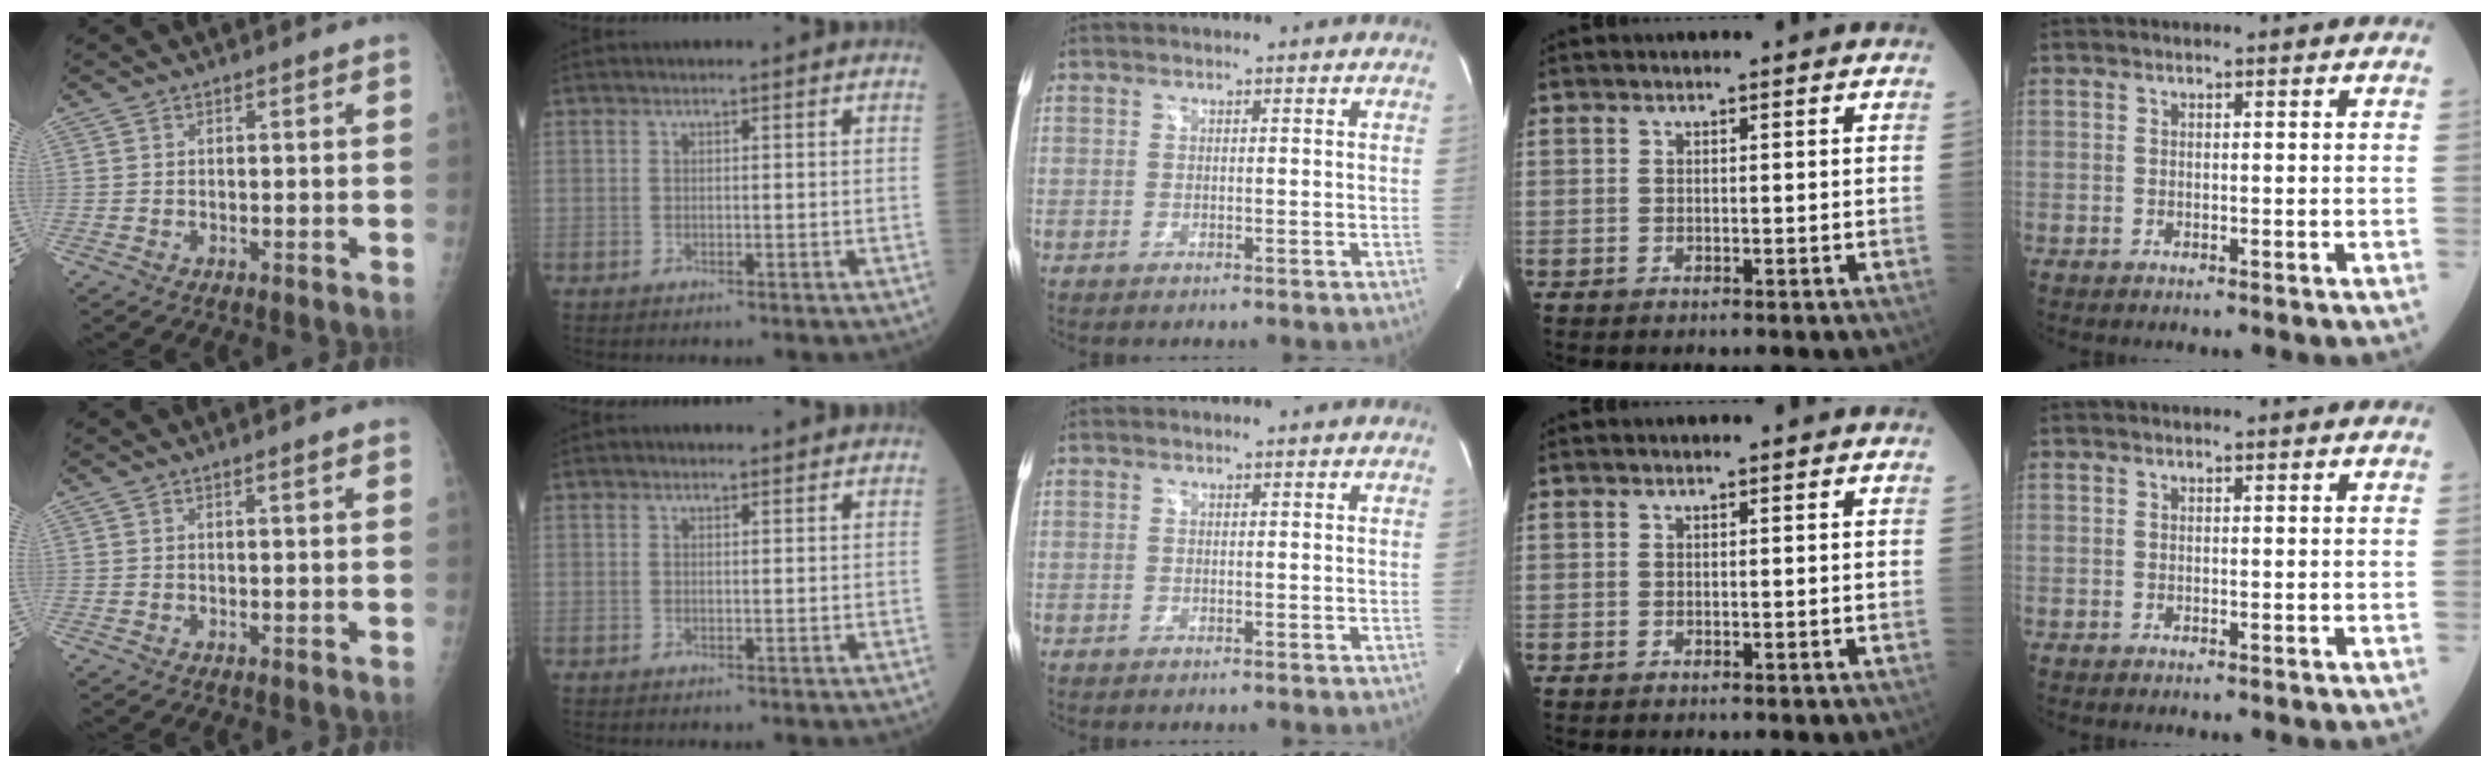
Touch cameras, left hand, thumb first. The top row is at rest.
{"thumb": {"total": 1.3, "force": [0.8, 0.0, 1.1], "torque": [-0.015, 0.000, 0.009]}, "index": {"total": 1.1, "force": [1.0, 0.4, 0.2], "torque": [-0.009, 0.004, 0.011]}}